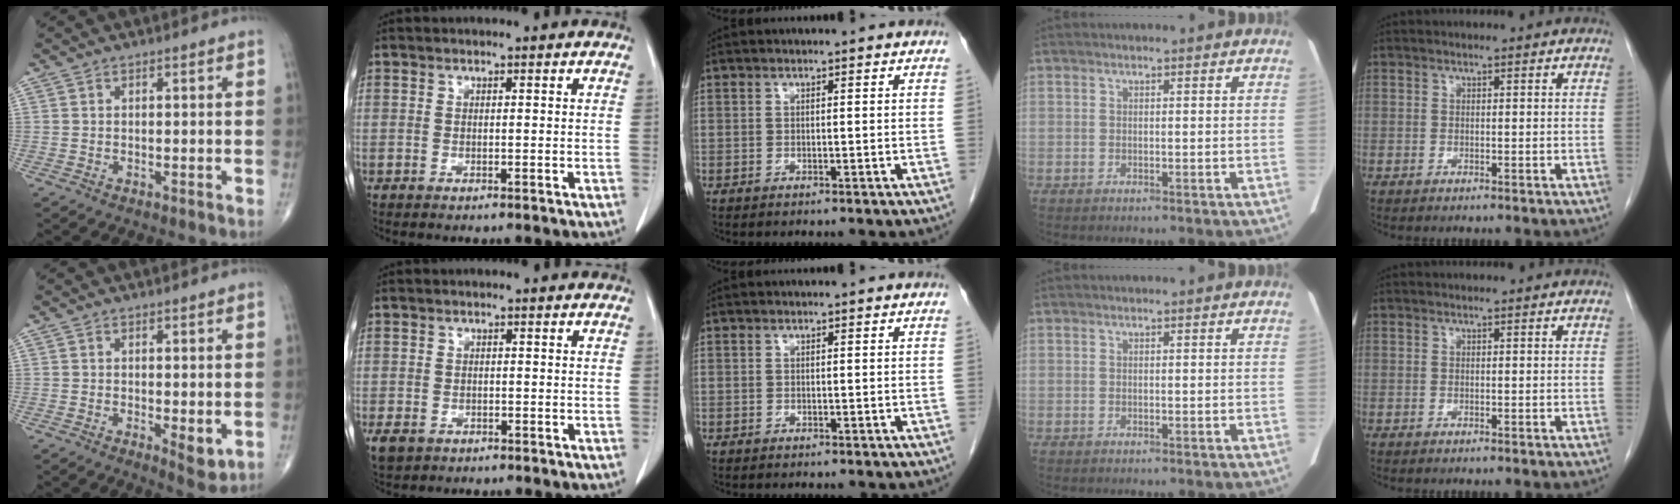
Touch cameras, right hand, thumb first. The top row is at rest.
{"thumb": {"total": 3.7, "force": [-0.5, 1.3, 3.4], "torque": [-0.044, -0.012, -0.006]}, "index": {"total": 3.0, "force": [-1.6, 2.3, 1.1], "torque": [-0.022, -0.002, -0.022]}}